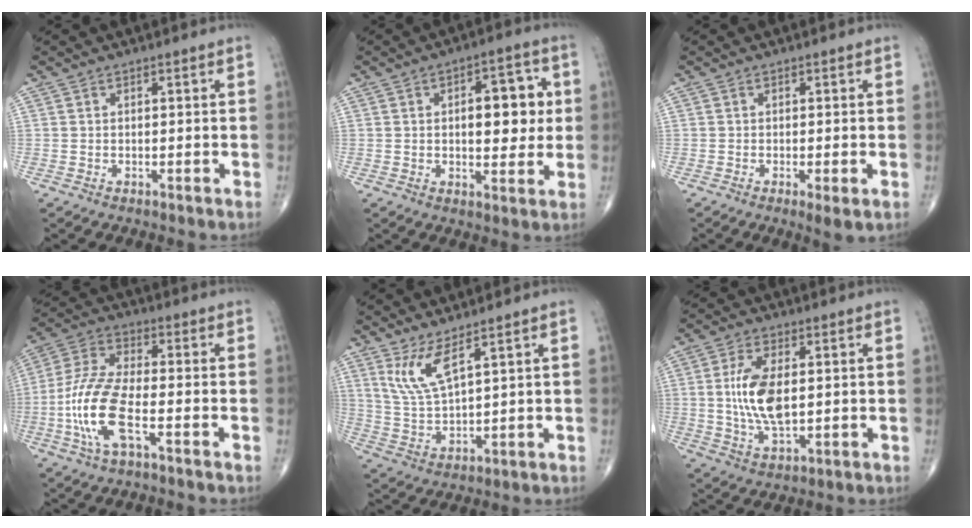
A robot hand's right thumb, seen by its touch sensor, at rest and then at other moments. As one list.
[{"total": 11.1, "force": [1.5, 5.4, 9.5], "torque": [-0.095, 0.004, 0.021]}, {"total": 3.2, "force": [-1.1, 0.6, 3.0], "torque": [-0.051, -0.012, -0.017]}, {"total": 12.6, "force": [-3.9, 4.0, 11.3], "torque": [-0.257, 0.020, -0.081]}, {"total": 6.8, "force": [4.1, 1.3, 5.2], "torque": [-0.112, -0.038, 0.094]}, {"total": 10.5, "force": [0.8, 4.9, 9.2], "torque": [-0.187, -0.011, 0.020]}]